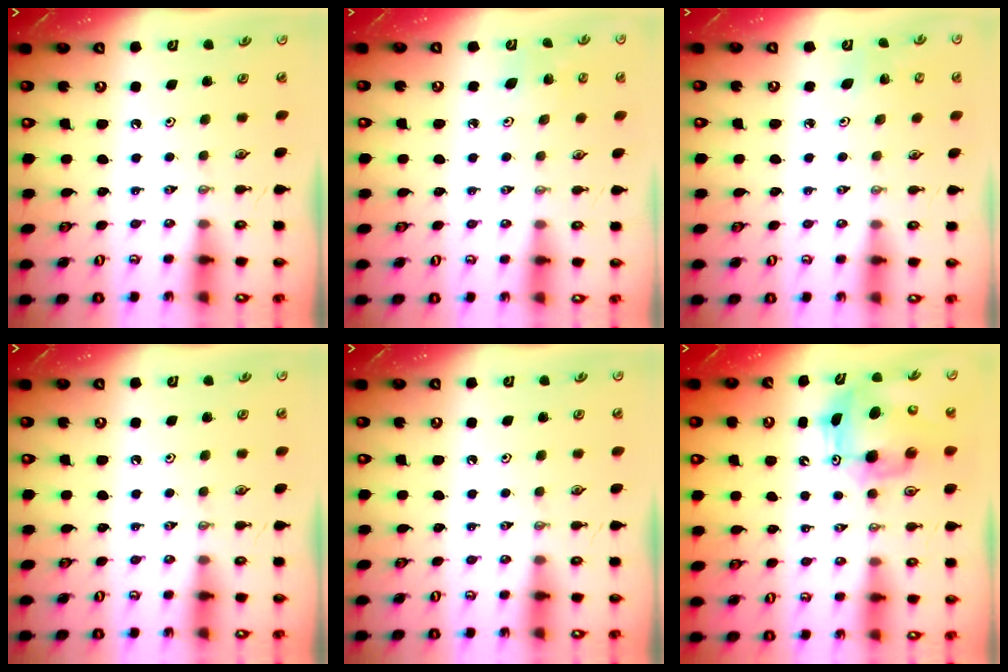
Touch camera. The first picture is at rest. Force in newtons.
{"total": 4.7, "press": 4.7, "slide": 0.2}
{"total": 2.7, "press": 2.7, "slide": 0.3}
{"total": 0.0}
{"total": 0.0}
{"total": 10.0, "press": 9.9, "slide": 1.6}